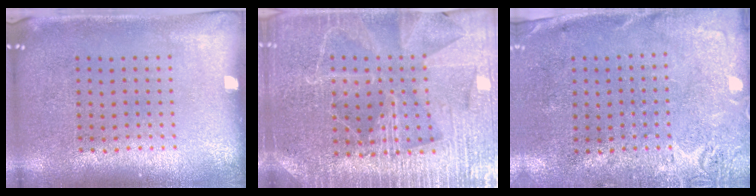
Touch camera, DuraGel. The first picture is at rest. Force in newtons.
{"total": 4.1, "press": 3.9, "slide": 1.3}
{"total": 2.7, "press": 2.2, "slide": 1.7}